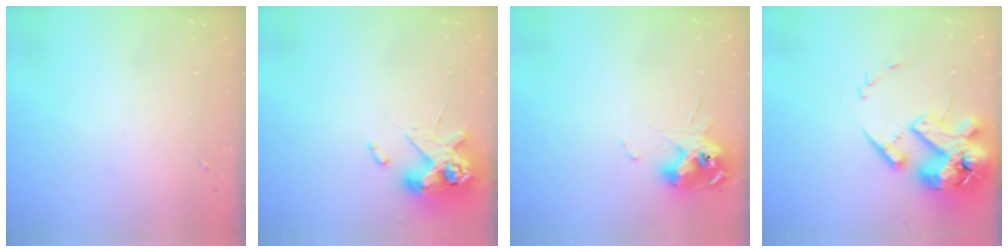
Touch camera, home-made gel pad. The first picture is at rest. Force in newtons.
{"total": 12.3, "press": 12.1, "slide": 1.9}
{"total": 12.0, "press": 11.9, "slide": 1.4}
{"total": 18.6, "press": 18.4, "slide": 3.1}